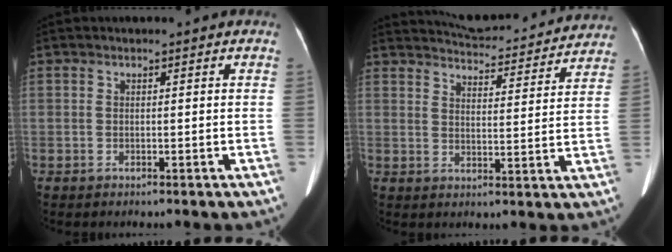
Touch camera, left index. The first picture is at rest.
{"total": 18.4, "force": [17.7, 2.7, 4.4], "torque": [-0.055, -0.011, 0.220]}